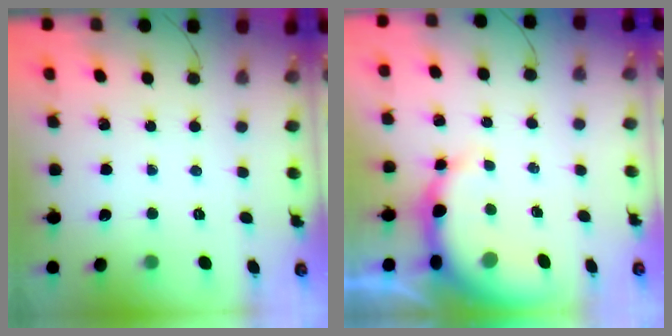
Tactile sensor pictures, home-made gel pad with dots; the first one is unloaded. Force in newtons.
{"total": 8.7, "press": 8.7, "slide": 1.0}